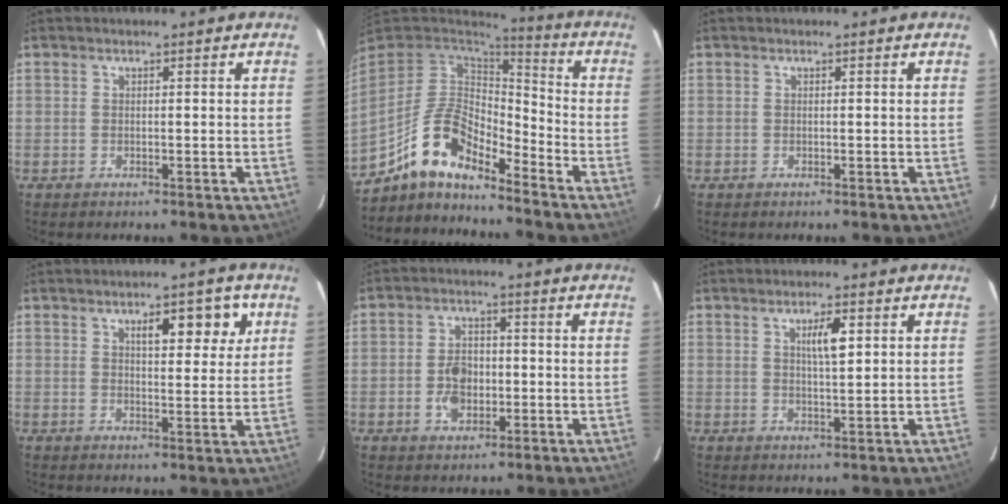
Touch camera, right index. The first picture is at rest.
{"total": 12.2, "force": [-9.6, 3.9, 6.4], "torque": [-0.126, 0.031, -0.179]}
{"total": 0.0}
{"total": 6.7, "force": [3.2, 2.3, 5.5], "torque": [-0.072, 0.006, 0.044]}
{"total": 5.1, "force": [-1.2, 3.2, 3.8], "torque": [-0.076, 0.007, -0.020]}
{"total": 3.9, "force": [1.4, 0.6, 3.5], "torque": [-0.061, 0.002, 0.023]}